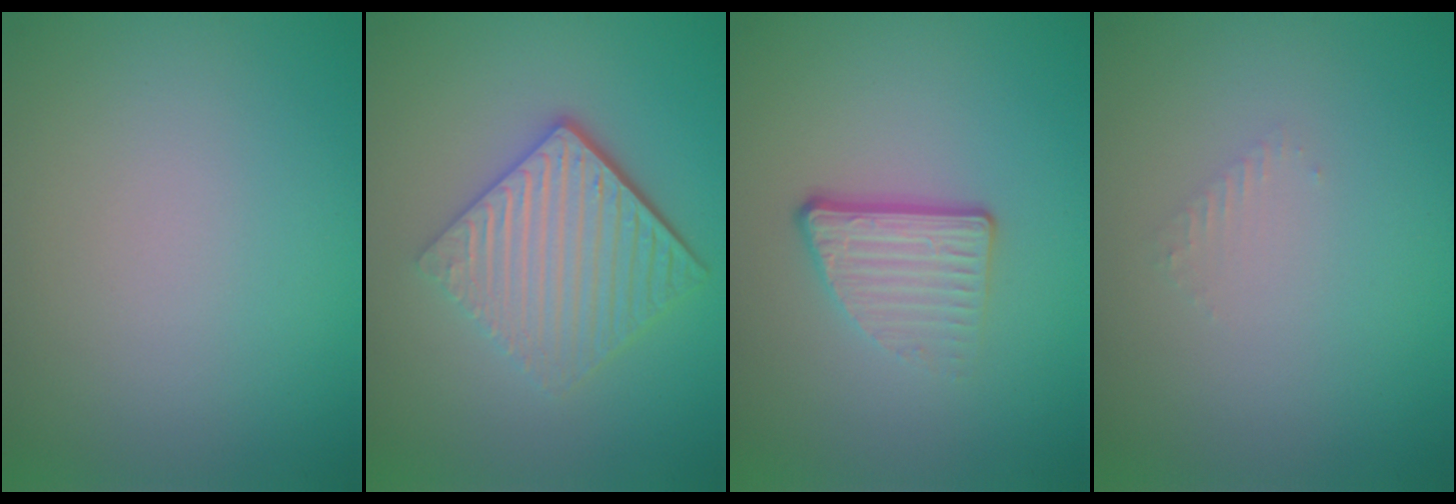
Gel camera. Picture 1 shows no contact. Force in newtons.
{"total": 6.1, "press": 4.0, "slide": 4.5}
{"total": 3.4, "press": 2.2, "slide": 2.6}
{"total": 0.8, "press": 0.8, "slide": 0.3}